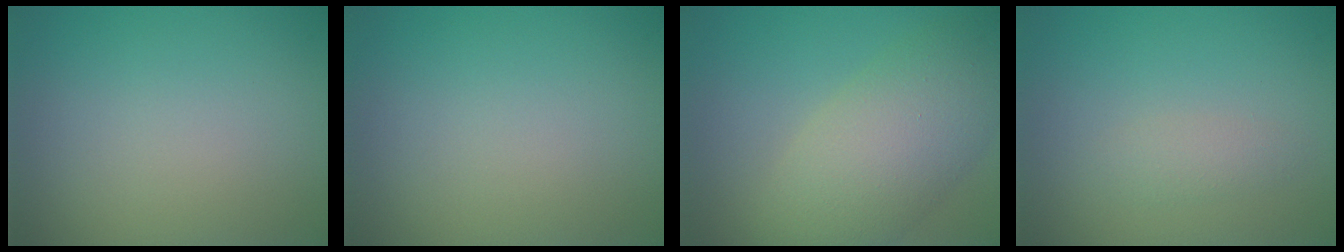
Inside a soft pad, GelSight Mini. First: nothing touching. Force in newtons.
{"total": 0.0}
{"total": 7.5, "press": 7.5, "slide": 0.6}
{"total": 1.3, "press": 1.3, "slide": 0.1}